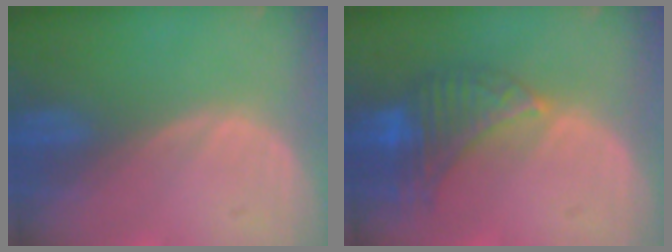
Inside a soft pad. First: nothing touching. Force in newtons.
{"total": 8.1, "press": 7.0, "slide": 4.0}